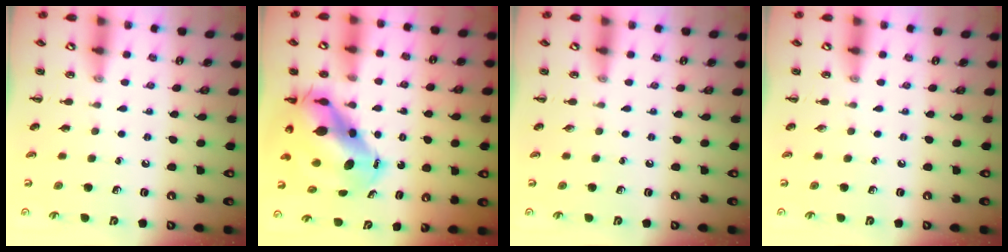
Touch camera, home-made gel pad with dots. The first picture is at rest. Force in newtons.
{"total": 12.4, "press": 11.9, "slide": 3.4}
{"total": 0.0}
{"total": 0.0}